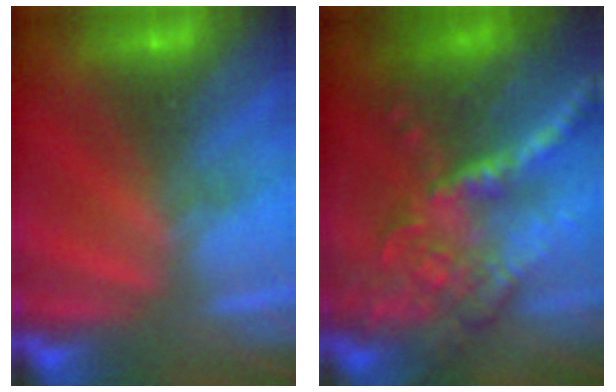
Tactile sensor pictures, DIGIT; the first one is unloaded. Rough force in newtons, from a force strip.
{"total": 5.7}